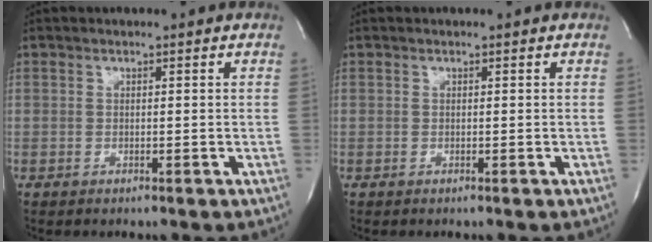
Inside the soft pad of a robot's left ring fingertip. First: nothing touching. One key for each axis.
{"total": 0.0}